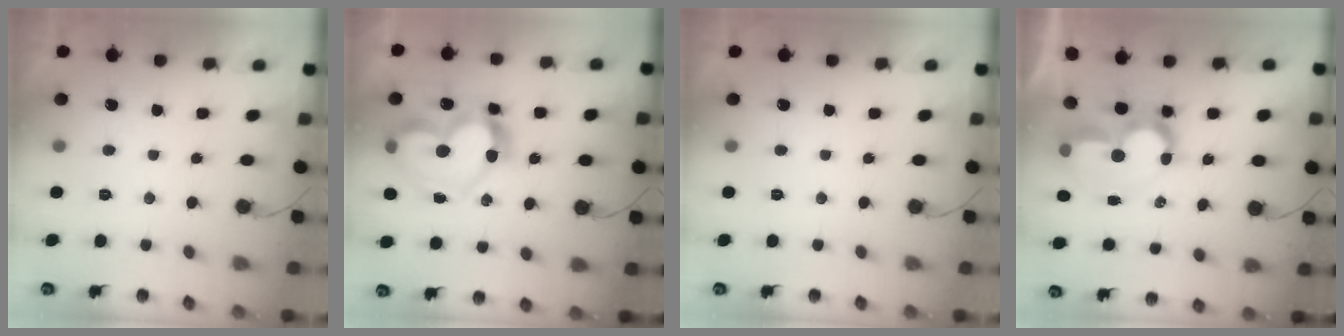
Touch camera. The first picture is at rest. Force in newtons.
{"total": 19.3, "press": 19.1, "slide": 2.5}
{"total": 0.0}
{"total": 10.6, "press": 10.6, "slide": 0.7}